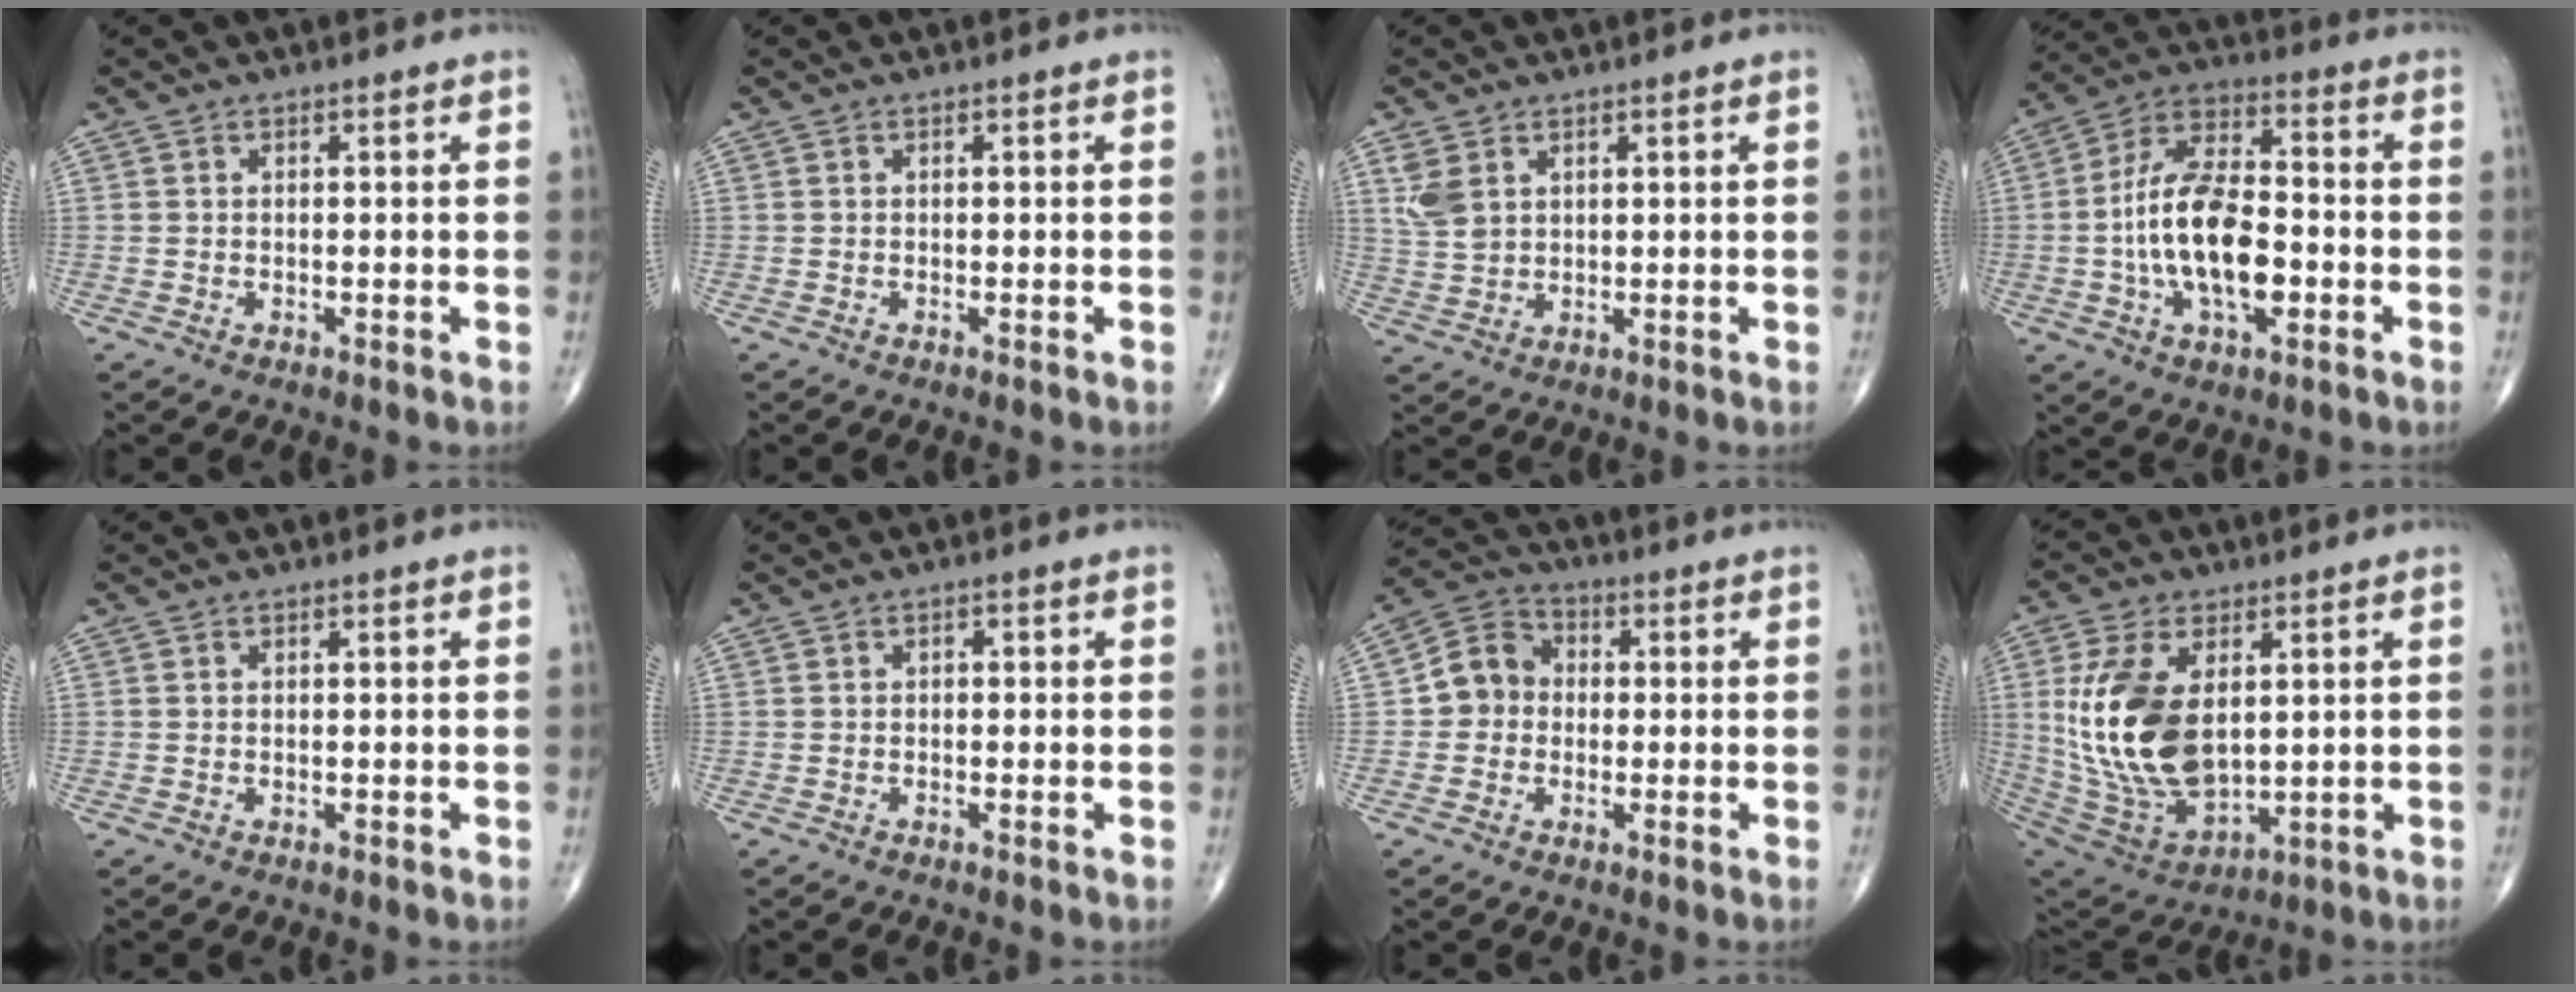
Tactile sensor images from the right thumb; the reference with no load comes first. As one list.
[{"total": 0.0}, {"total": 5.1, "force": [2.2, 3.3, 3.1], "torque": [-0.061, -0.005, 0.055]}, {"total": 17.0, "force": [-2.7, 8.4, 14.5], "torque": [-0.262, 0.029, -0.051]}, {"total": 0.0}, {"total": 0.8, "force": [0.0, 0.6, 0.5], "torque": [-0.004, 0.002, -0.004]}, {"total": 7.5, "force": [-0.3, 6.7, 3.4], "torque": [-0.040, 0.027, -0.021]}, {"total": 20.6, "force": [2.6, 11.7, 16.8], "torque": [-0.328, -0.023, 0.068]}]